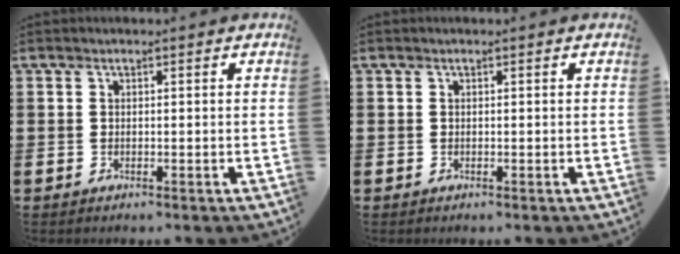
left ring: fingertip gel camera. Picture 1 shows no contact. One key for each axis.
{"total": 0.0}